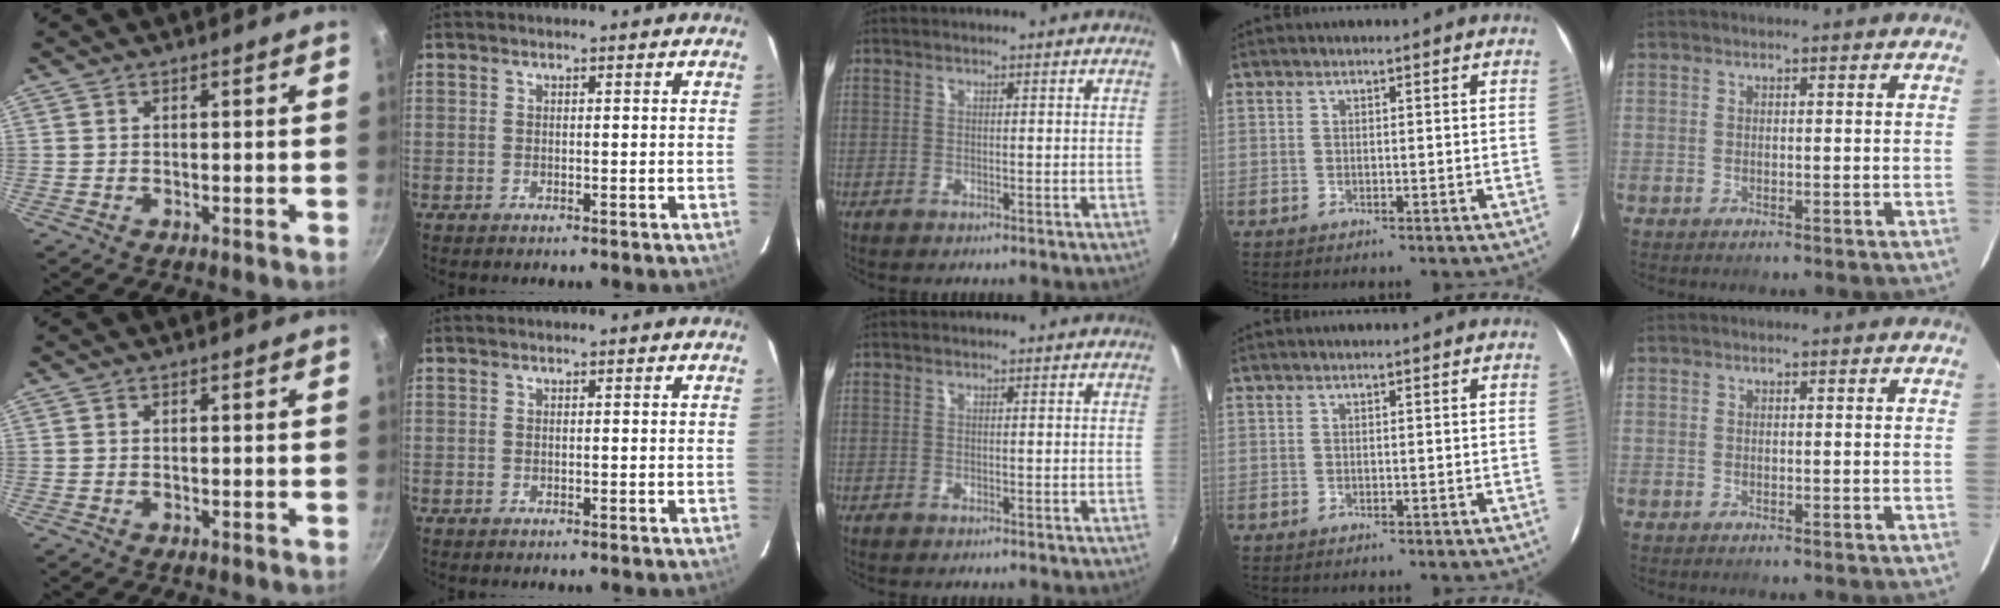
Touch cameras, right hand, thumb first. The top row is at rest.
{}